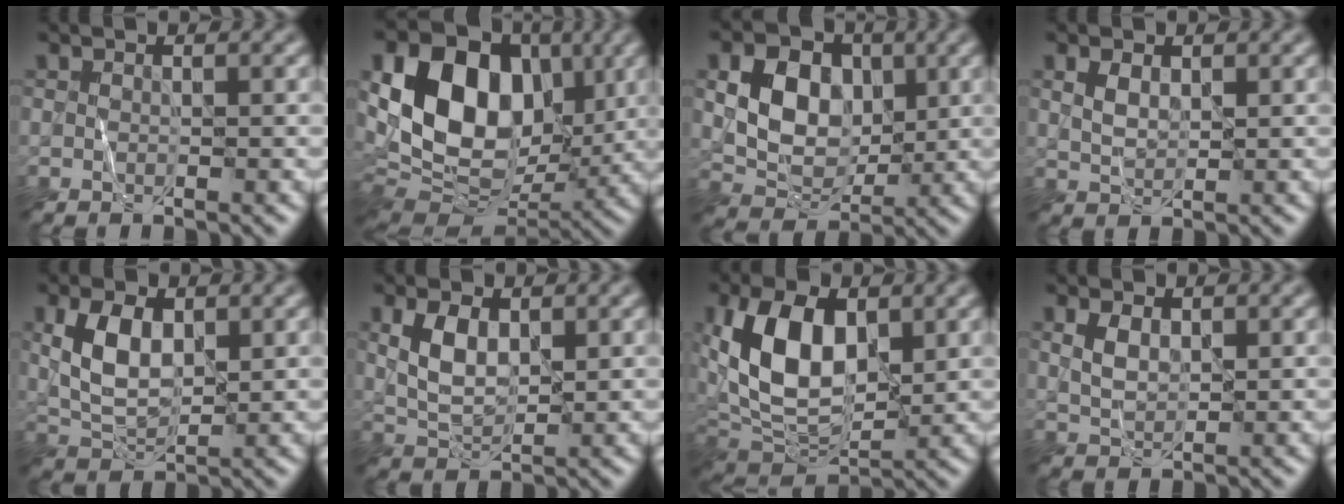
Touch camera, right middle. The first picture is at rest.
{"total": 13.1, "force": [3.1, 9.3, 8.7], "torque": [-0.146, 0.003, 0.048]}
{"total": 6.5, "force": [1.3, 4.8, 4.1], "torque": [-0.077, 0.000, 0.020]}
{"total": 1.8, "force": [0.8, 1.0, 1.2], "torque": [-0.028, -0.001, 0.020]}
{"total": 5.3, "force": [1.3, 3.0, 4.1], "torque": [-0.093, 0.004, 0.028]}
{"total": 4.0, "force": [1.2, 2.3, 3.0], "torque": [-0.068, 0.003, 0.025]}
{"total": 10.4, "force": [2.2, 6.1, 8.1], "torque": [-0.173, 0.003, 0.039]}
{"total": 2.3, "force": [0.9, 1.4, 1.6], "torque": [-0.038, 0.000, 0.022]}